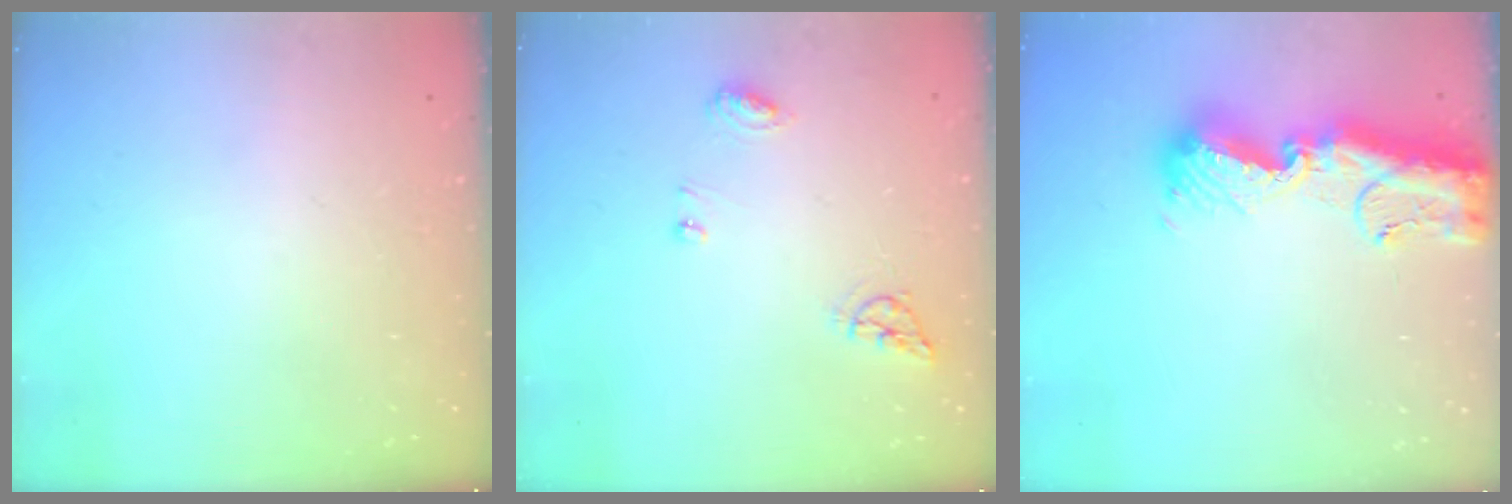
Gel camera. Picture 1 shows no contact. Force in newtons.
{"total": 6.6, "press": 6.5, "slide": 0.6}
{"total": 15.0, "press": 14.9, "slide": 1.7}